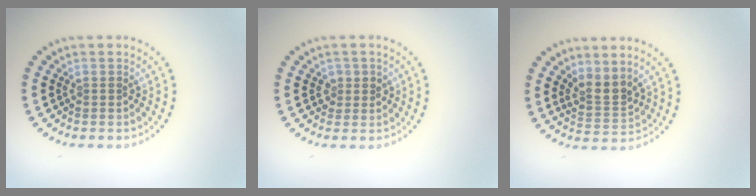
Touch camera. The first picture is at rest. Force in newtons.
{"total": 1.4, "press": 1.3, "slide": 0.6}
{"total": 2.7, "press": 1.9, "slide": 1.9}